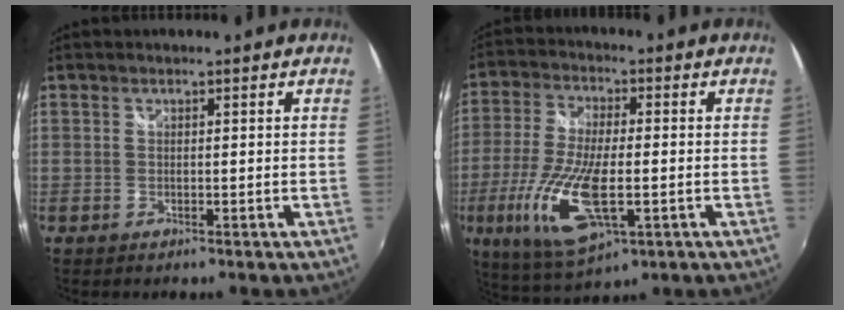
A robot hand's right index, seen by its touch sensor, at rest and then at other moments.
{"total": 15.3, "force": [-4.4, 5.3, 13.7], "torque": [-0.289, -0.022, -0.081]}